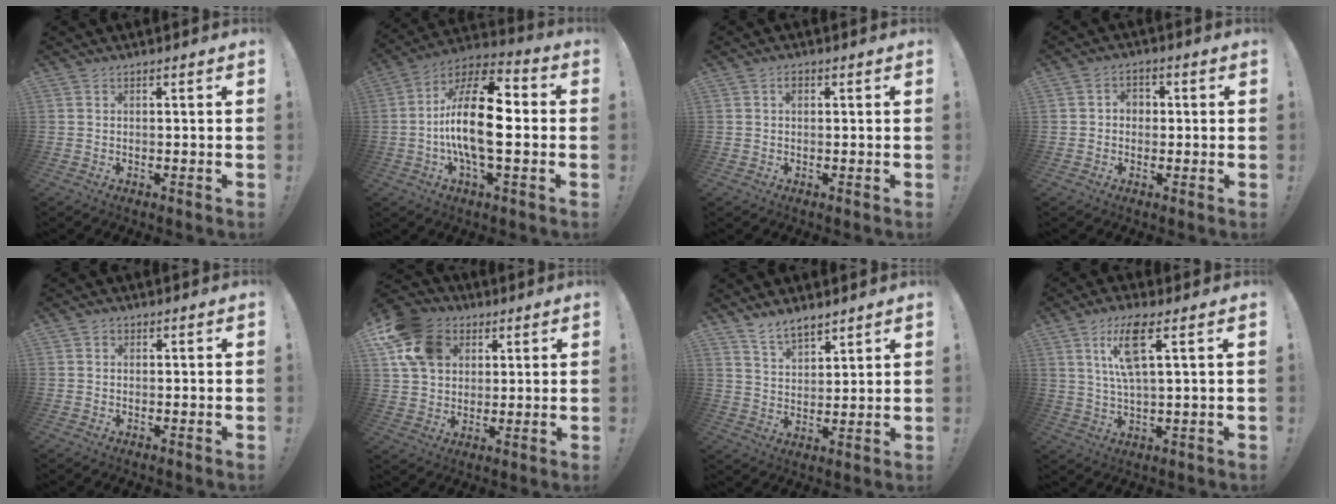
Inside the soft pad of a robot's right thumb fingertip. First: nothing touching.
{"total": 19.7, "force": [-1.3, 7.8, 18.0], "torque": [-0.338, 0.007, -0.030]}
{"total": 1.3, "force": [0.4, 0.9, 0.8], "torque": [-0.009, 0.003, 0.005]}
{"total": 3.1, "force": [-0.5, 2.7, 1.5], "torque": [-0.022, 0.003, -0.011]}
{"total": 0.8, "force": [0.1, 0.7, 0.3], "torque": [-0.007, 0.003, 0.002]}
{"total": 14.9, "force": [6.0, 11.5, 7.3], "torque": [-0.109, -0.017, 0.122]}
{"total": 7.4, "force": [6.4, 2.7, 2.4], "torque": [-0.053, -0.037, 0.124]}
{"total": 10.7, "force": [4.2, 2.8, 9.4], "torque": [-0.170, 0.001, 0.075]}